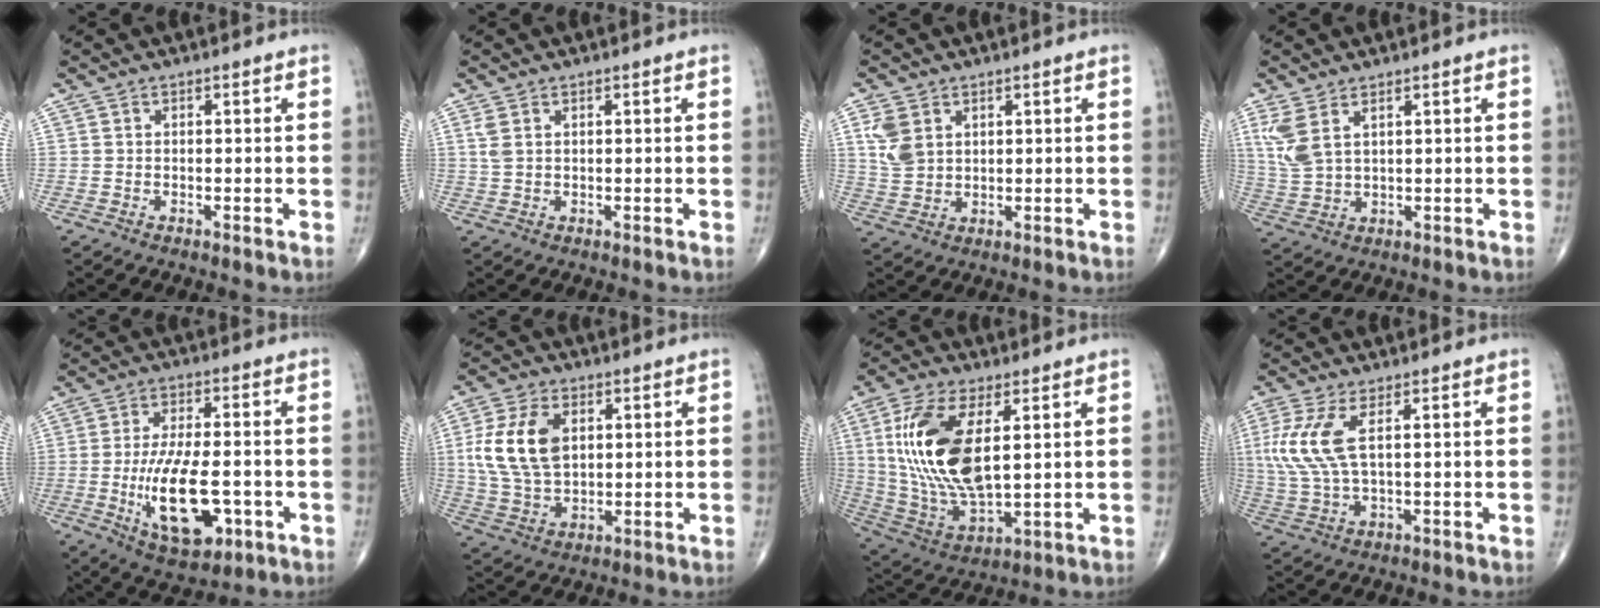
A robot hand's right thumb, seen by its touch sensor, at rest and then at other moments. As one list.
[{"total": 2.1, "force": [0.9, 1.0, 1.5], "torque": [-0.041, 0.010, 0.027]}, {"total": 5.9, "force": [2.3, 4.1, 3.5], "torque": [-0.063, -0.006, 0.054]}, {"total": 6.1, "force": [3.0, 2.6, 4.6], "torque": [-0.116, -0.005, 0.073]}, {"total": 14.7, "force": [-3.5, 6.4, 12.8], "torque": [-0.215, 0.002, -0.047]}, {"total": 12.6, "force": [2.7, 7.7, 9.7], "torque": [-0.188, -0.002, 0.053]}, {"total": 19.1, "force": [4.2, 8.5, 16.5], "torque": [-0.342, -0.022, 0.089]}, {"total": 8.7, "force": [2.4, 2.9, 7.9], "torque": [-0.215, -0.001, 0.051]}]